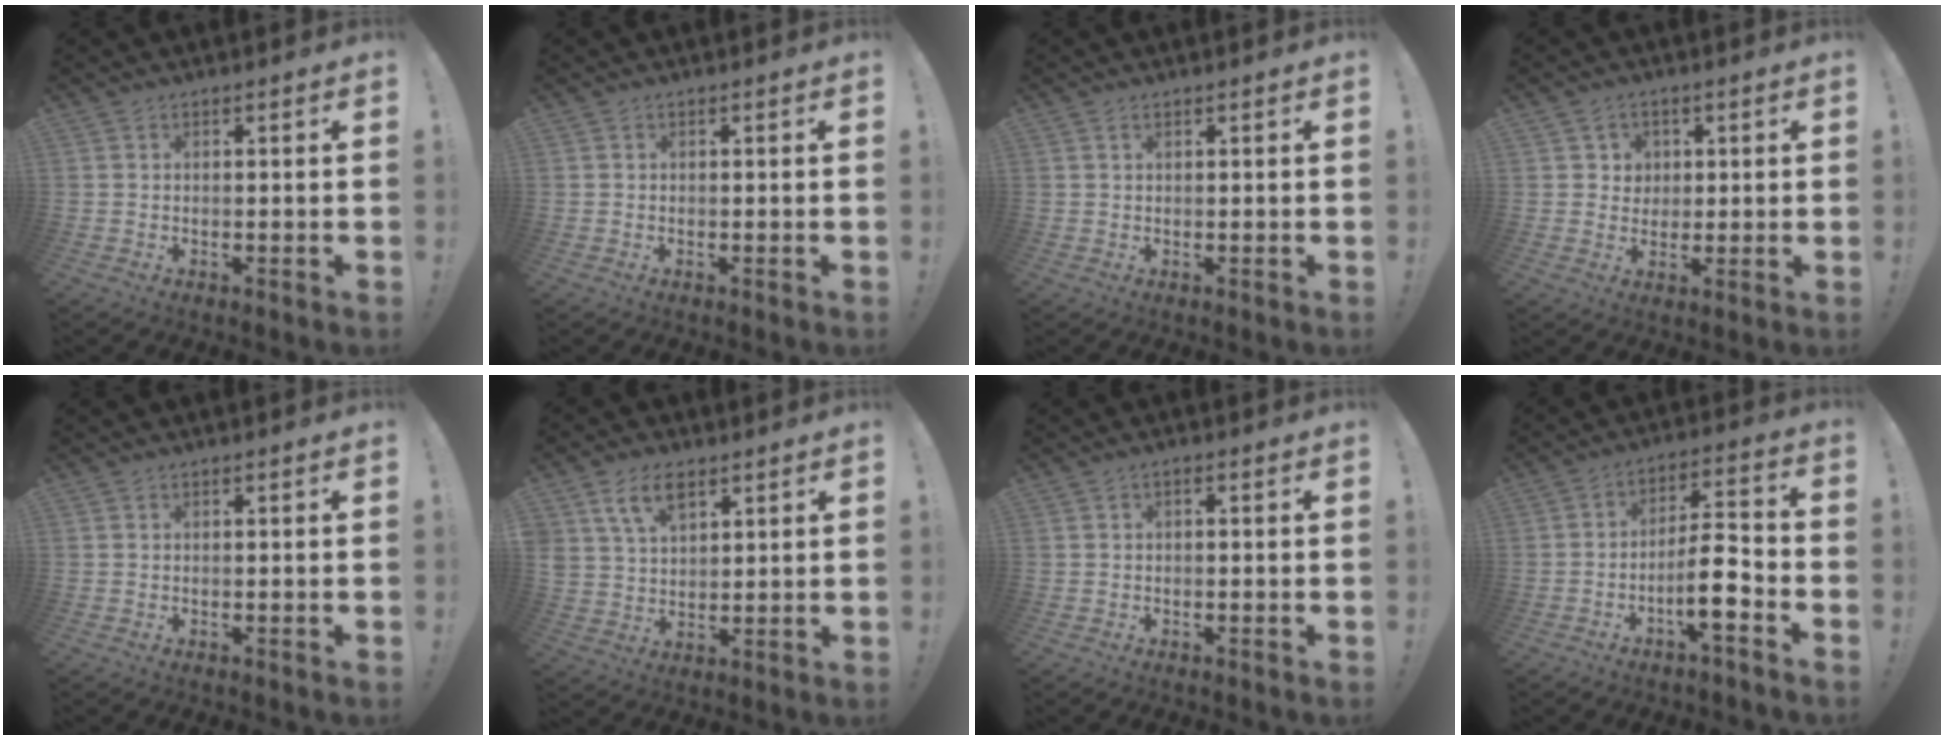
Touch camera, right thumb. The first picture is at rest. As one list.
[{"total": 0.0}, {"total": 0.7, "force": [0.4, 0.2, 0.5], "torque": [-0.018, 0.005, 0.008]}, {"total": 4.2, "force": [1.3, 3.9, 0.7], "torque": [-0.013, -0.006, 0.023]}, {"total": 0.0}, {"total": 8.9, "force": [5.3, 5.2, 5.0], "torque": [-0.095, -0.009, 0.102]}, {"total": 1.1, "force": [-0.8, 0.3, 0.7], "torque": [-0.019, 0.006, -0.013]}, {"total": 11.2, "force": [-5.1, 3.0, 9.5], "torque": [-0.162, 0.022, -0.091]}]